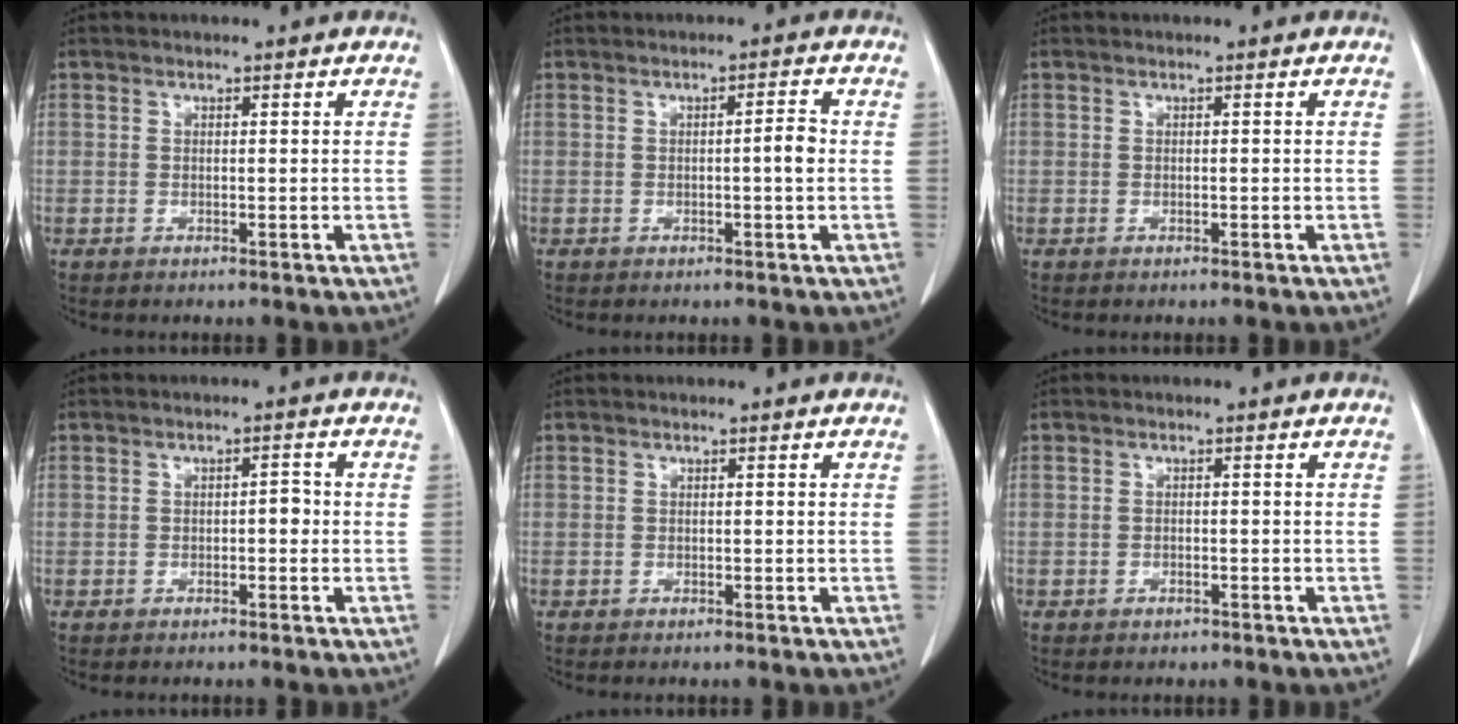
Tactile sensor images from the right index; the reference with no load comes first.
{"total": 2.4, "force": [-0.2, 0.1, 2.4], "torque": [-0.037, 0.001, -0.003]}
{"total": 0.0}
{"total": 1.7, "force": [-0.3, 0.7, 1.5], "torque": [-0.016, 0.005, -0.006]}
{"total": 0.0}
{"total": 0.9, "force": [-0.6, 0.6, 0.3], "torque": [-0.009, 0.001, -0.006]}